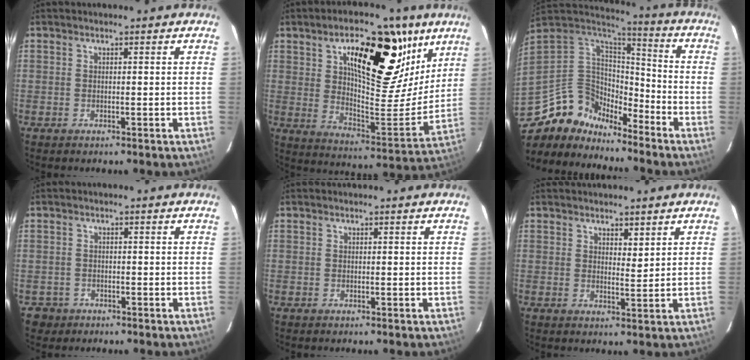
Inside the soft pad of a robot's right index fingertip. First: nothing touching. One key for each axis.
{"total": 22.4, "fx": 10.3, "fy": 8.6, "fz": 18.0, "tx": -0.260, "ty": 0.010, "tz": 0.167}
{"total": 12.8, "fx": -11.1, "fy": 6.1, "fz": 1.5, "tx": -0.031, "ty": 0.081, "tz": -0.207}
{"total": 2.6, "fx": -1.3, "fy": 2.2, "fz": -0.5, "tx": 0.007, "ty": 0.011, "tz": -0.023}
{"total": 0.0}
{"total": 2.2, "fx": 1.6, "fy": 0.7, "fz": 1.4, "tx": -0.024, "ty": -0.006, "tz": 0.030}